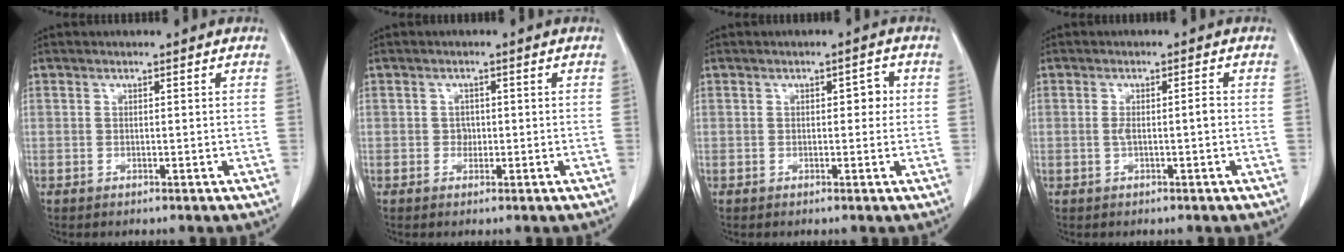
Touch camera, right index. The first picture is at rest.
{"total": 1.3, "force": [-0.1, 1.2, 0.6], "torque": [-0.005, 0.006, 0.001]}
{"total": 2.2, "force": [0.2, 1.2, 1.8], "torque": [-0.019, 0.012, 0.001]}
{"total": 2.4, "force": [-0.3, 0.3, 2.3], "torque": [-0.043, 0.006, -0.001]}